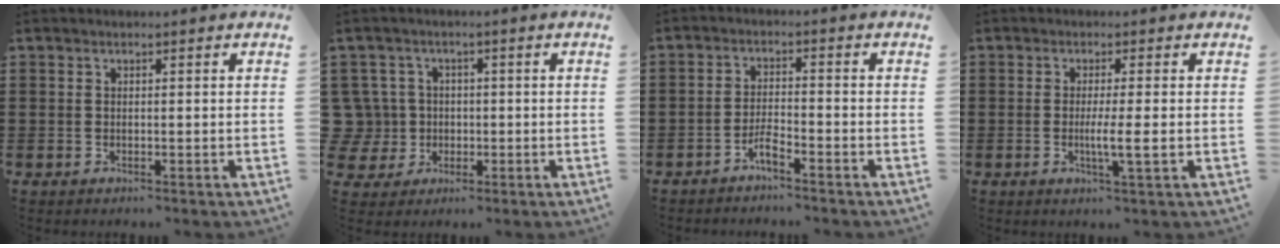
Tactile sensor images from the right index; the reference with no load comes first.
{"total": 5.7, "force": [-0.1, 5.5, 1.2], "torque": [-0.062, 0.012, -0.003]}
{"total": 2.8, "force": [-2.4, 0.3, 1.4], "torque": [-0.036, 0.004, -0.049]}
{"total": 3.7, "force": [-0.6, -0.1, 3.6], "torque": [-0.063, -0.009, -0.014]}